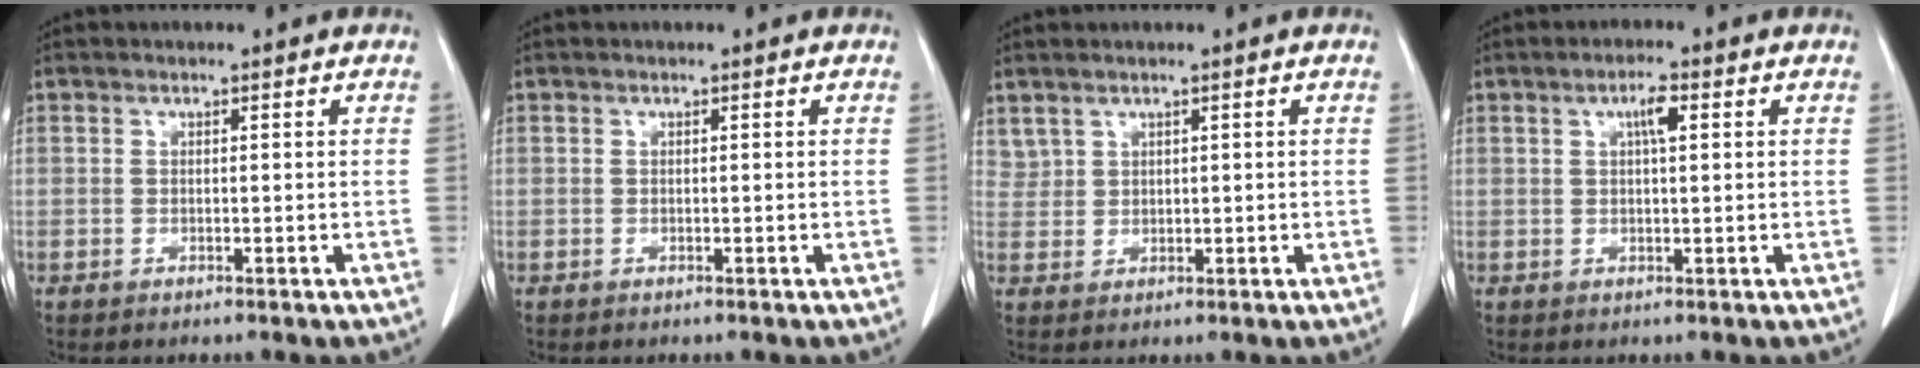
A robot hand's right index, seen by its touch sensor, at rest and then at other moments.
{"total": 0.0}
{"total": 2.3, "force": [1.9, 1.4, 0.3], "torque": [0.000, 0.004, 0.041]}
{"total": 3.1, "force": [1.1, 0.6, 2.9], "torque": [-0.051, 0.003, 0.017]}